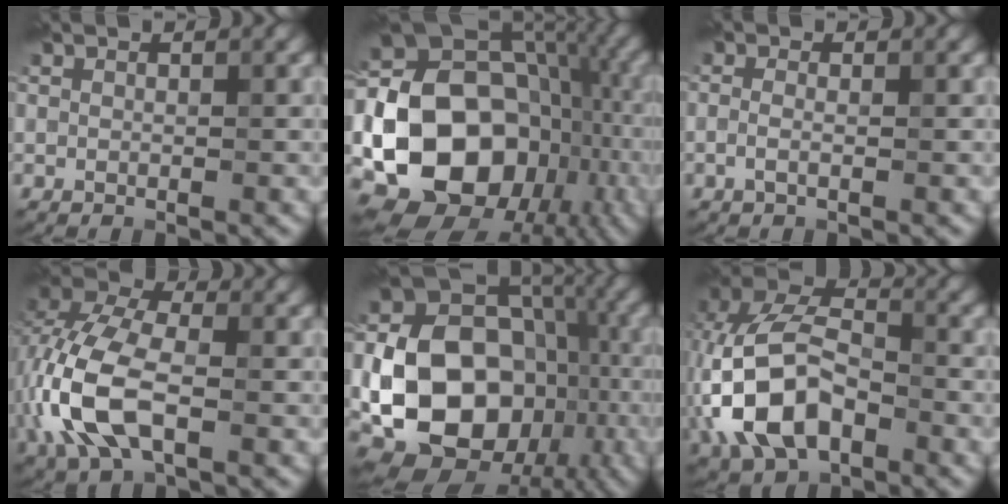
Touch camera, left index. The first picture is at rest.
{"total": 20.3, "force": [-3.6, 16.6, 11.1], "torque": [-0.190, -0.008, -0.074]}
{"total": 1.1, "force": [-0.6, 0.3, 0.9], "torque": [-0.025, 0.003, -0.013]}
{"total": 9.1, "force": [-2.6, 5.0, 7.2], "torque": [-0.177, 0.007, -0.061]}
{"total": 18.0, "force": [-3.6, 14.3, 10.4], "torque": [-0.163, -0.020, -0.066]}
{"total": 10.9, "force": [-3.2, 6.7, 8.0], "torque": [-0.181, 0.003, -0.072]}